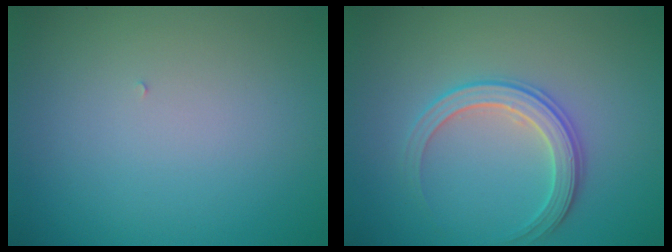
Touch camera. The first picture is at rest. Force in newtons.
{"total": 2.8, "press": 2.8, "slide": 0.3}